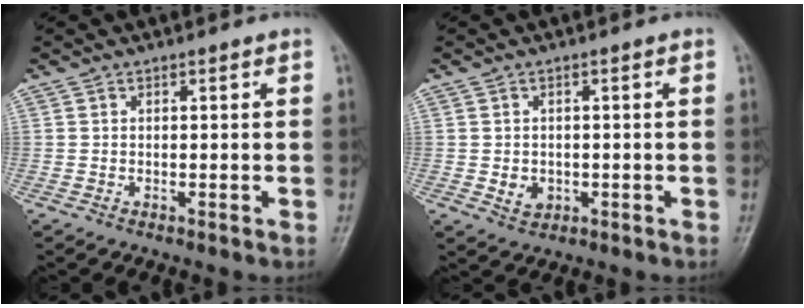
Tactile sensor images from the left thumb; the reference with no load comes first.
{"total": 2.9, "force": [-0.5, 2.4, 1.5], "torque": [-0.014, 0.000, 0.001]}